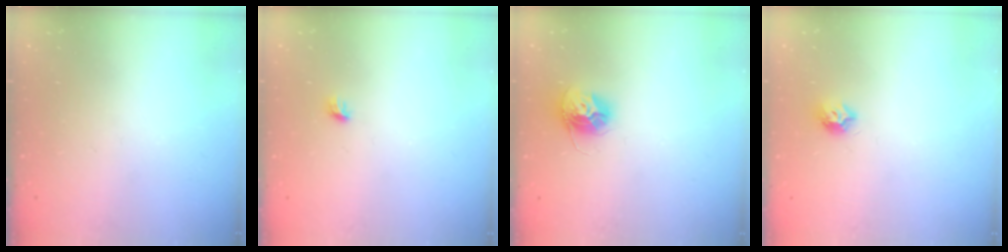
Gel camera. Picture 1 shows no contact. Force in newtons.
{"total": 3.7, "press": 3.6, "slide": 1.0}
{"total": 11.4, "press": 11.3, "slide": 0.8}
{"total": 7.1, "press": 7.1, "slide": 0.8}